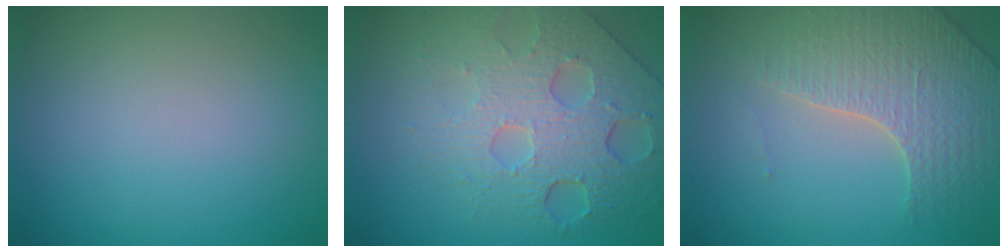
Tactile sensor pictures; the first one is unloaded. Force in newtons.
{"total": 8.1, "press": 5.4, "slide": 6.1}
{"total": 3.8, "press": 3.7, "slide": 0.8}